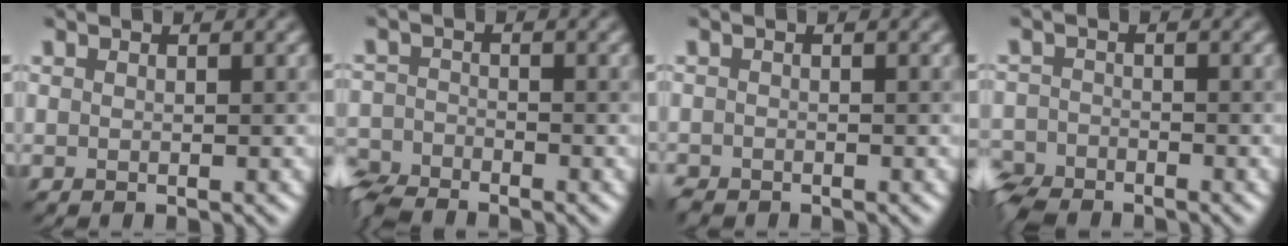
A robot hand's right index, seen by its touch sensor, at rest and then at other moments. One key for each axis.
{"total": 4.2, "fx": -3.8, "fy": 1.0, "fz": 1.3, "tx": -0.034, "ty": -0.014, "tz": -0.087}
{"total": 1.1, "fx": -1.0, "fy": 0.4, "fz": 0.1, "tx": -0.001, "ty": -0.001, "tz": -0.022}
{"total": 4.2, "fx": -3.7, "fy": 1.5, "fz": 1.2, "tx": -0.028, "ty": -0.013, "tz": -0.084}